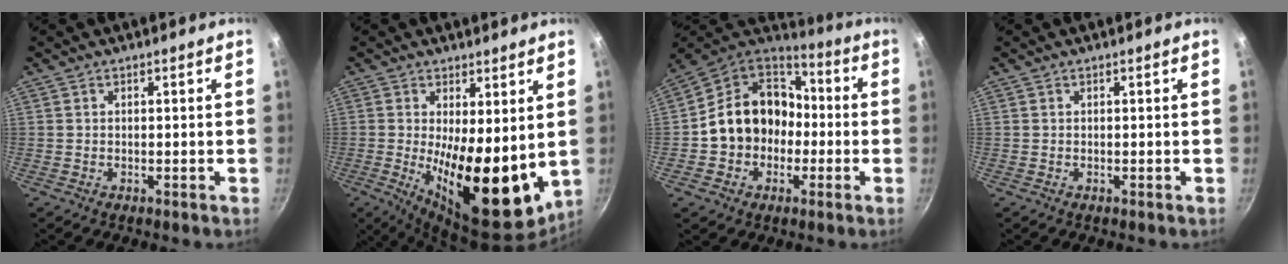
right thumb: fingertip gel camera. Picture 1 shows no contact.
{"total": 17.4, "force": [0.1, 7.2, 15.9], "torque": [-0.207, -0.034, 0.014]}
{"total": 16.7, "force": [-1.8, 14.0, 9.0], "torque": [-0.128, 0.054, -0.038]}
{"total": 0.0}